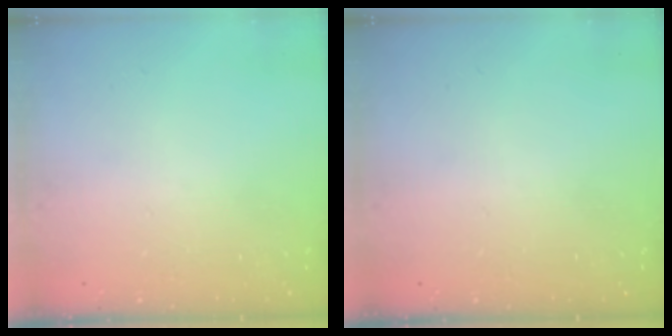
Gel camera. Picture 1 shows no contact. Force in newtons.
{"total": 0.0}